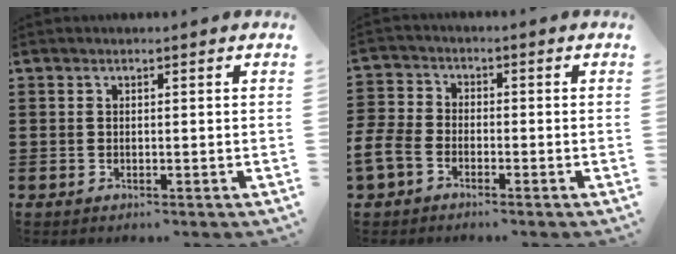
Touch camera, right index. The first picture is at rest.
{"total": 4.6, "force": [-2.9, 2.8, 2.2], "torque": [-0.076, -0.002, -0.068]}